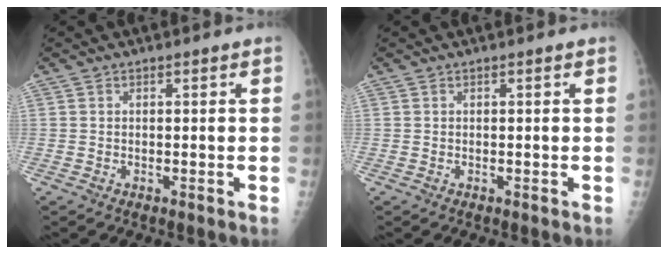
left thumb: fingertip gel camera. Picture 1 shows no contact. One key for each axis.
{"total": 0.0}